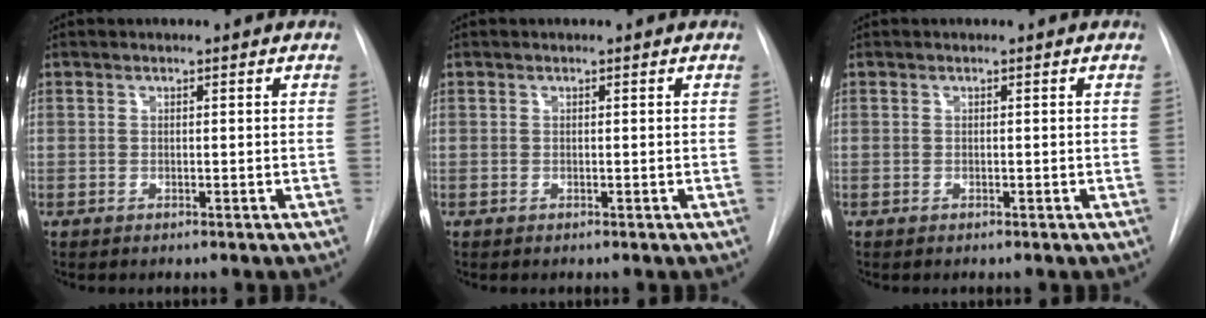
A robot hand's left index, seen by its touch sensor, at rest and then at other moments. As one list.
[{"total": 0.0}, {"total": 0.0}]